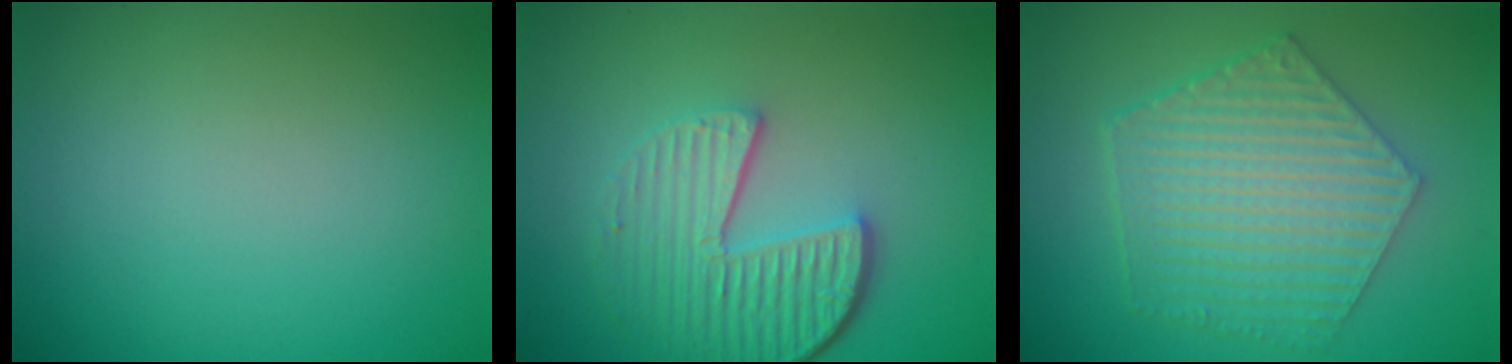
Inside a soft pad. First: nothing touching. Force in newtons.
{"total": 5.7, "press": 4.2, "slide": 3.9}
{"total": 6.3, "press": 4.8, "slide": 4.2}